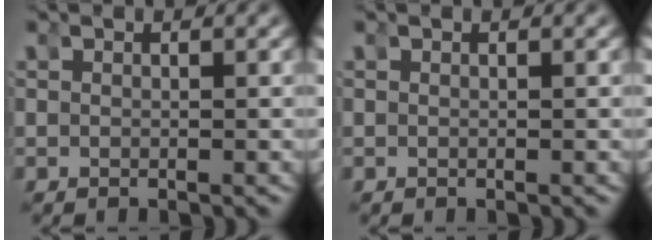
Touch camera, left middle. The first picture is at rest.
{"total": 0.0}